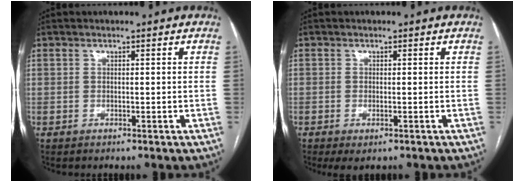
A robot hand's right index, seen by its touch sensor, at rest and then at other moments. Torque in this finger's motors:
{"motor_torque": [0.68, -0.44, 0.13, 0.03]}